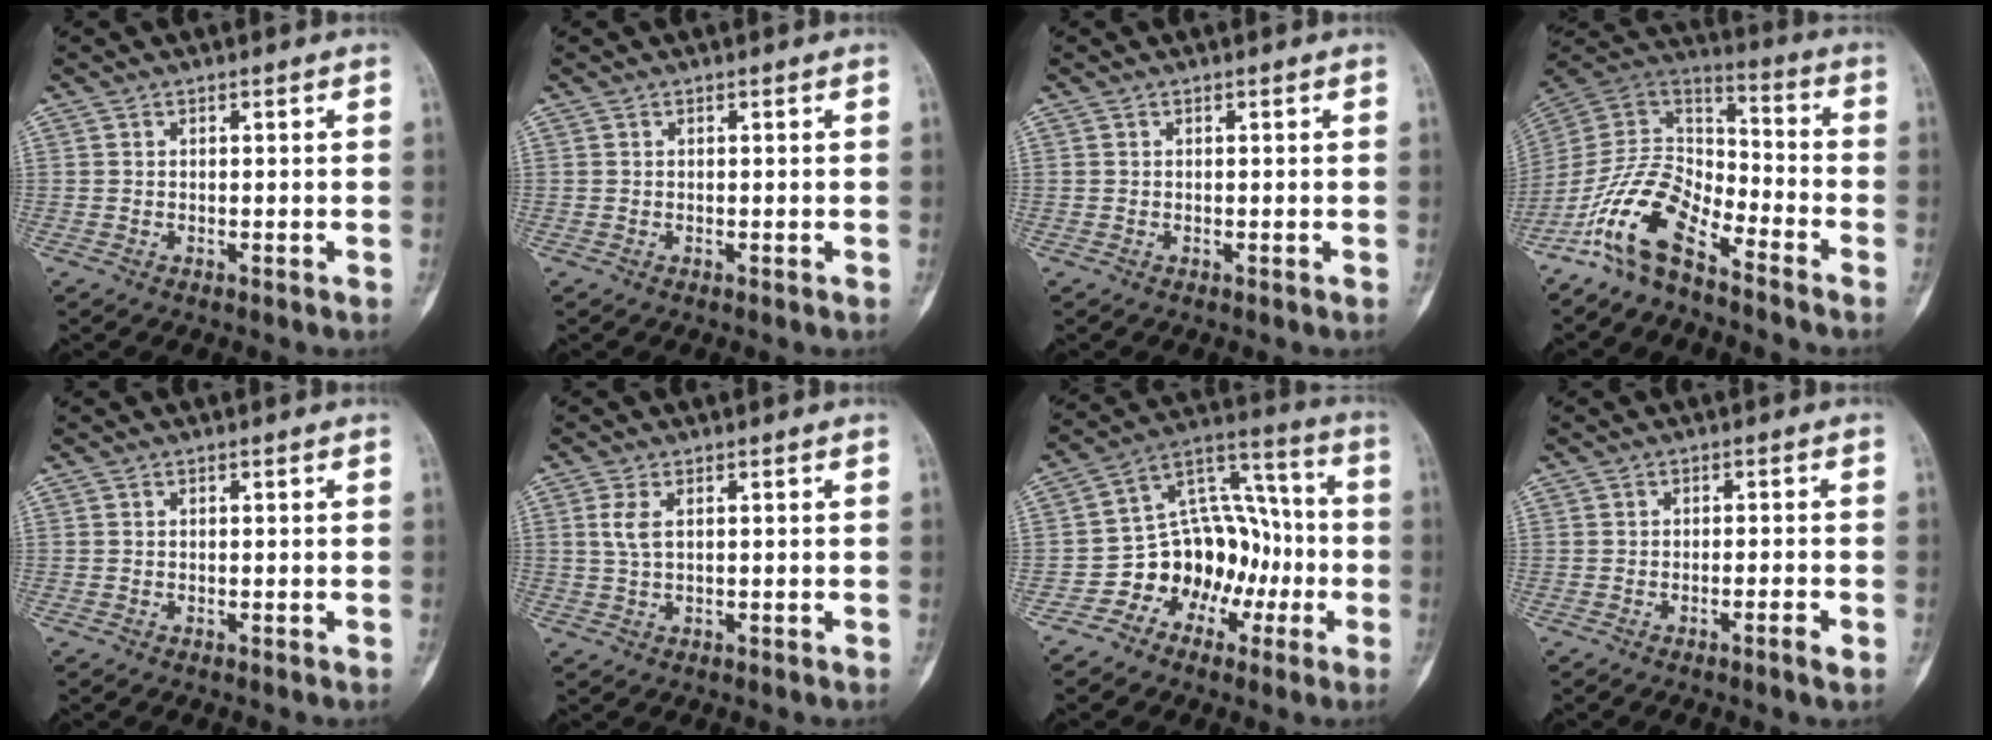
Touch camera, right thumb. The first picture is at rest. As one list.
[{"total": 0.0}, {"total": 0.0}, {"total": 14.4, "force": [-9.9, 5.8, 8.7], "torque": [-0.159, 0.084, -0.197]}, {"total": 0.0}, {"total": 2.9, "force": [0.8, 1.2, 2.5], "torque": [-0.065, 0.005, 0.022]}, {"total": 15.0, "force": [-5.1, 11.5, 8.1], "torque": [-0.074, 0.084, -0.088]}, {"total": 2.3, "force": [-1.2, 0.1, 2.0], "torque": [-0.041, 0.005, -0.021]}]